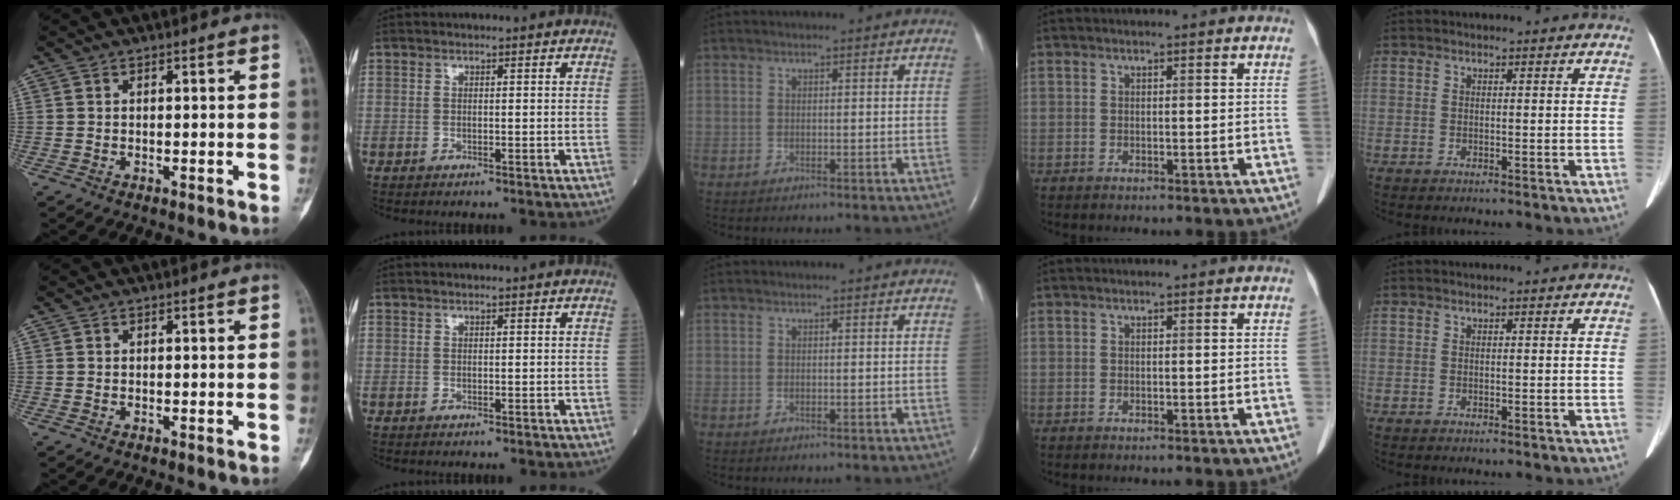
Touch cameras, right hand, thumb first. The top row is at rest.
{}